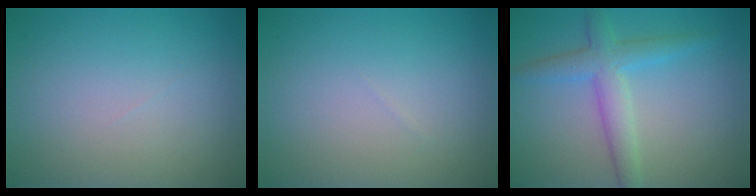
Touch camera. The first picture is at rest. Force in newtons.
{"total": 0.0}
{"total": 3.8, "press": 3.8, "slide": 0.2}